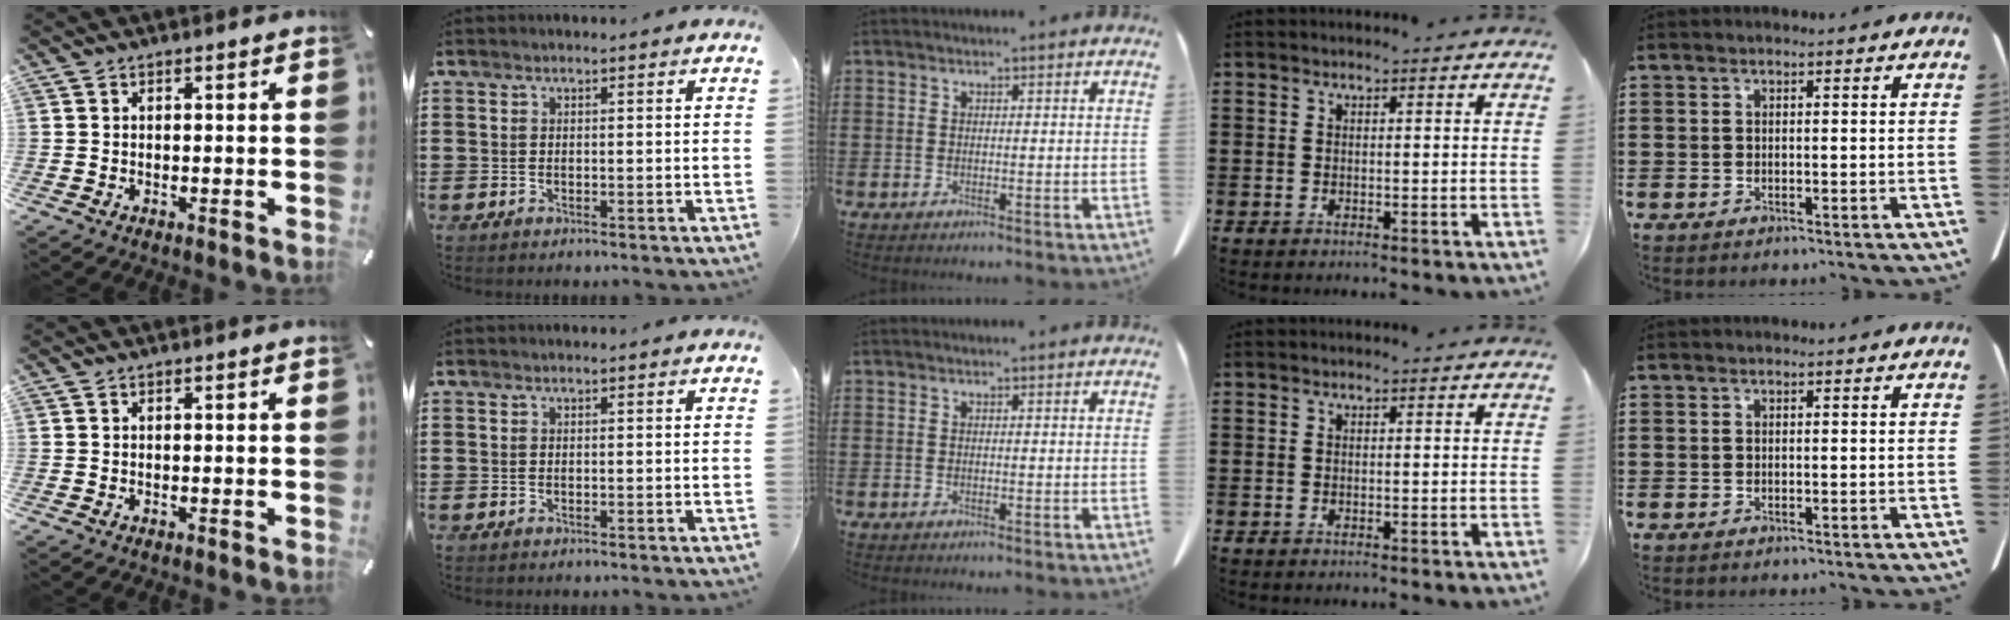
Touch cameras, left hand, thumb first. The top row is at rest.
{}